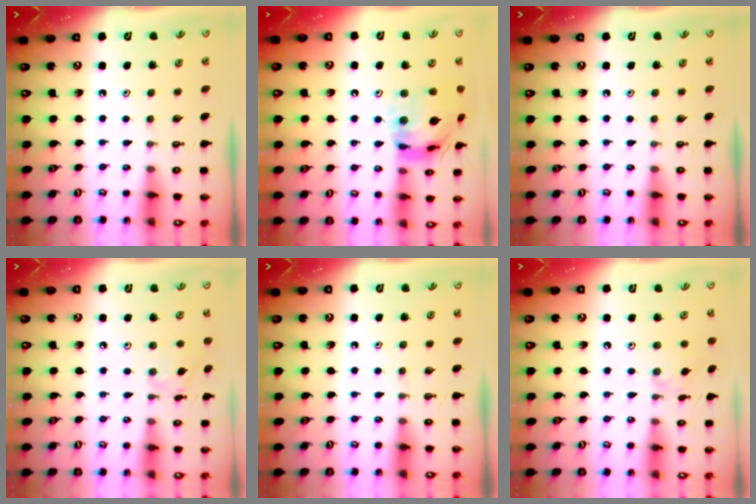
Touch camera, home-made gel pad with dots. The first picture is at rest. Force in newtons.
{"total": 16.8, "press": 16.7, "slide": 1.8}
{"total": 0.0}
{"total": 5.0, "press": 5.0, "slide": 0.4}
{"total": 0.0}
{"total": 2.1, "press": 2.1, "slide": 0.4}